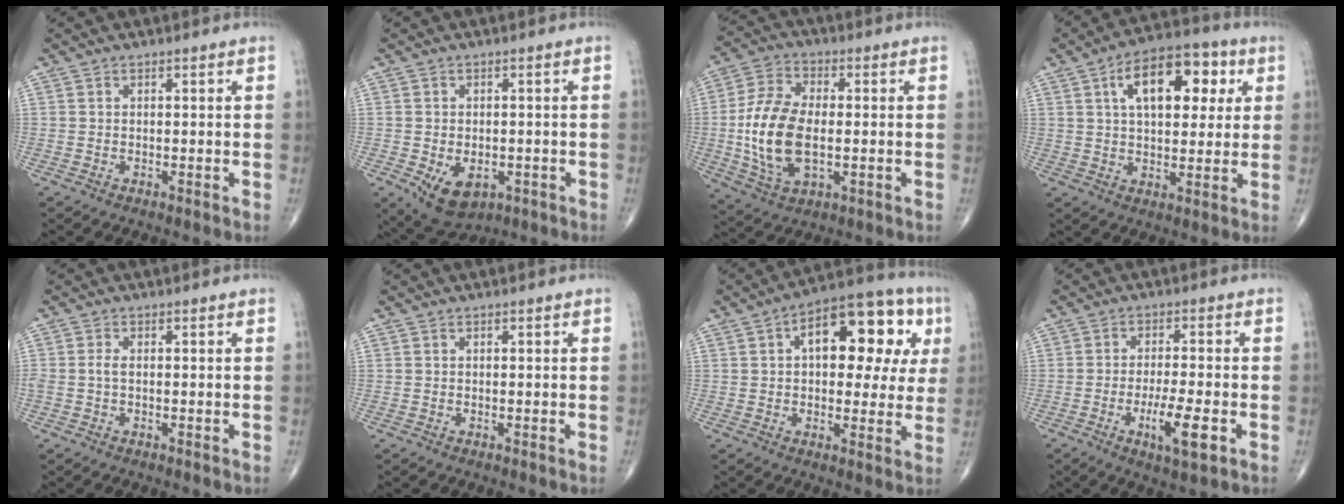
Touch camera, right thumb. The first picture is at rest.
{"total": 8.1, "force": [-2.8, 5.2, 5.5], "torque": [-0.076, 0.002, -0.030]}
{"total": 15.4, "force": [-1.3, 8.3, 13.0], "torque": [-0.264, 0.003, -0.022]}
{"total": 15.2, "force": [5.0, 8.1, 11.9], "torque": [-0.150, 0.007, 0.073]}
{"total": 1.4, "force": [-0.1, 0.8, 1.2], "torque": [-0.028, 0.001, 0.000]}
{"total": 0.0}
{"total": 18.4, "force": [4.9, 9.6, 14.9], "torque": [-0.154, 0.027, 0.058]}
{"total": 7.9, "force": [-2.8, 1.8, 7.2], "torque": [-0.128, 0.000, -0.045]}